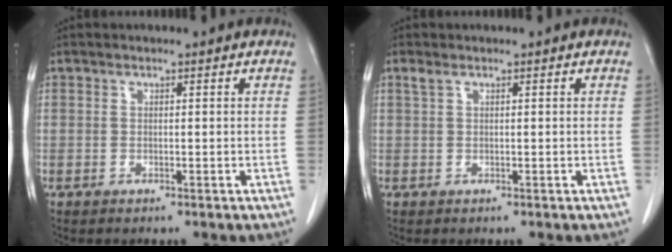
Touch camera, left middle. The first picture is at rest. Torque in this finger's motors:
{"motor_torque": [-0.10, 0.03, 0.12, 0.01]}